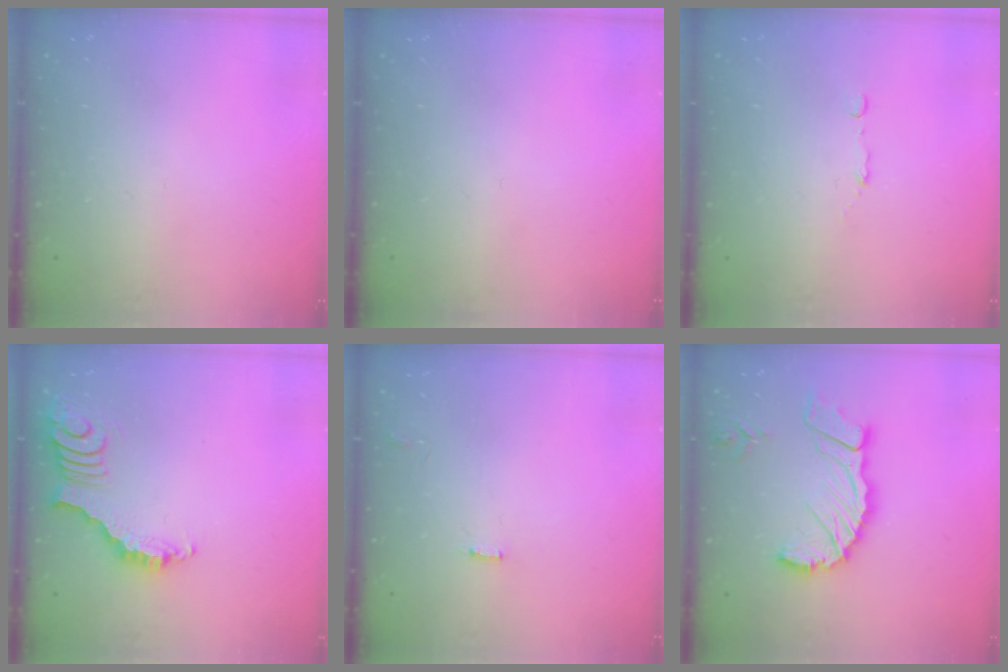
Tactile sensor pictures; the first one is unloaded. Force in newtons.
{"total": 0.0}
{"total": 2.9, "press": 2.8, "slide": 0.7}
{"total": 3.8, "press": 3.7, "slide": 0.5}
{"total": 1.2, "press": 1.2, "slide": 0.1}
{"total": 14.3, "press": 14.2, "slide": 1.6}